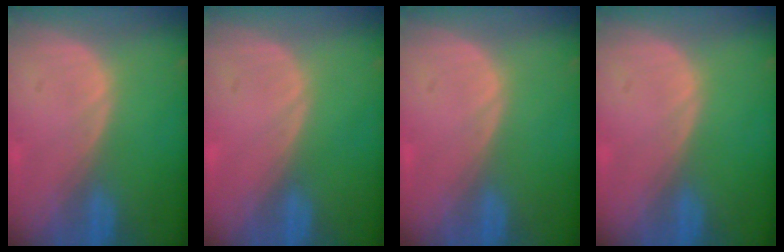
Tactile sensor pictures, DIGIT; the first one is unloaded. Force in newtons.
{"total": 0.0}
{"total": 0.0}
{"total": 0.0}